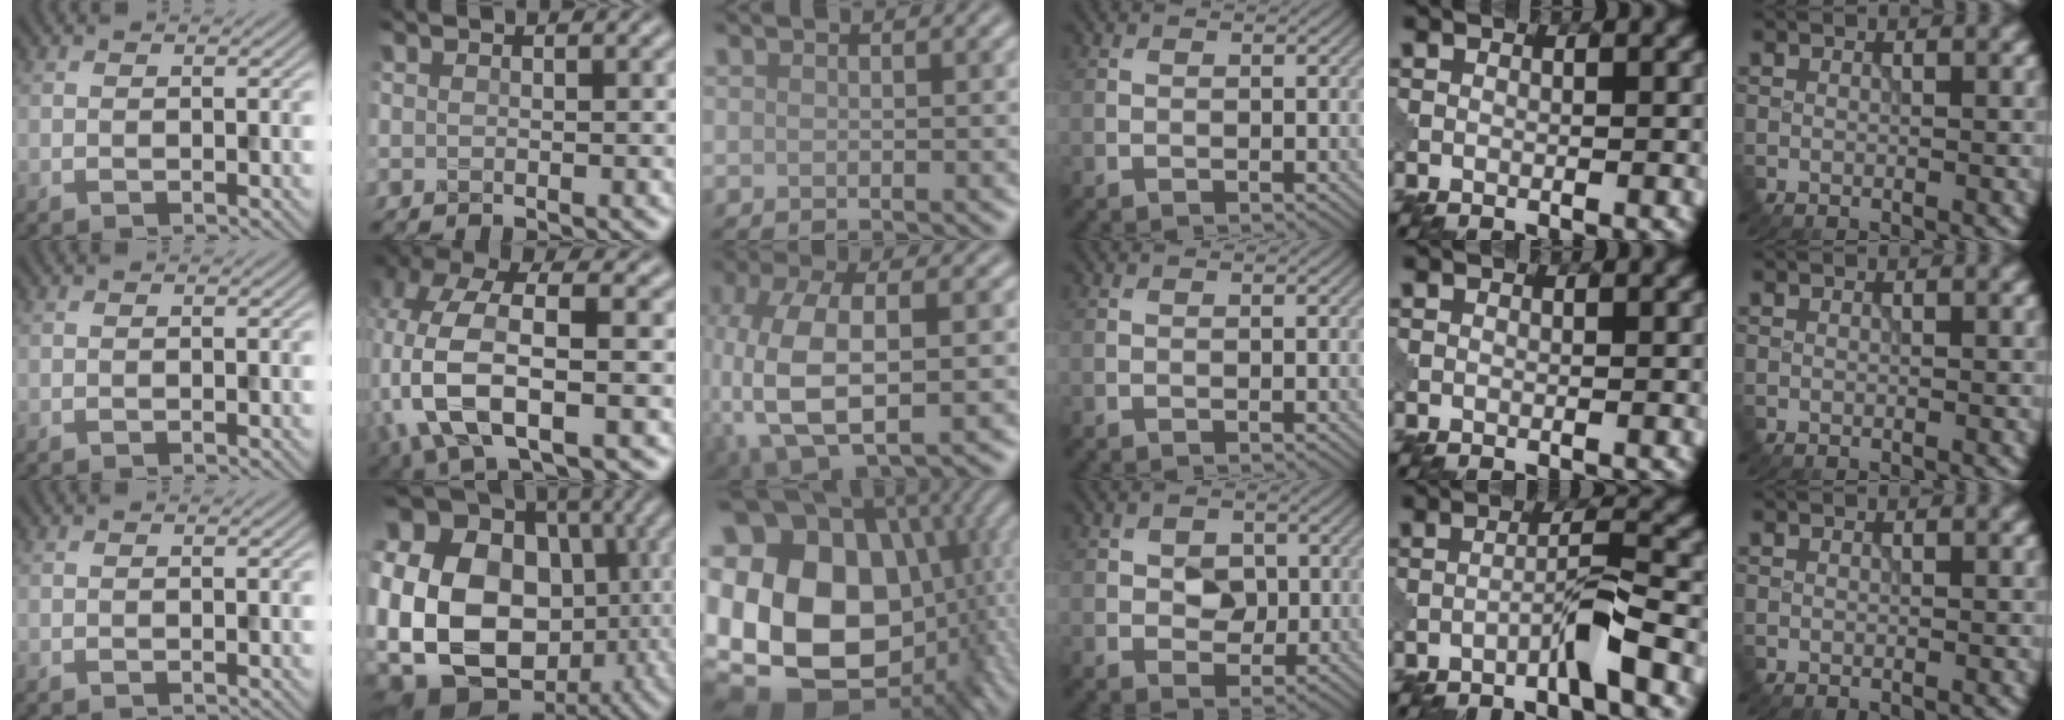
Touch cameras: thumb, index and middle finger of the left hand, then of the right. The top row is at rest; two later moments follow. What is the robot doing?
{"motion": "extract", "object": "pin"}